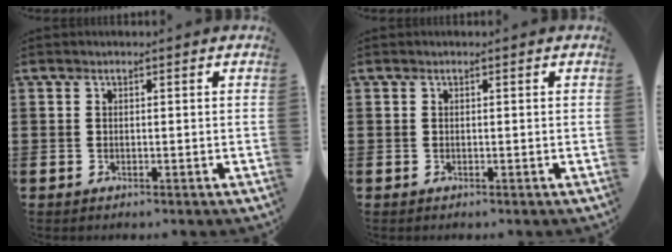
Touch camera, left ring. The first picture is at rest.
{"total": 0.0}